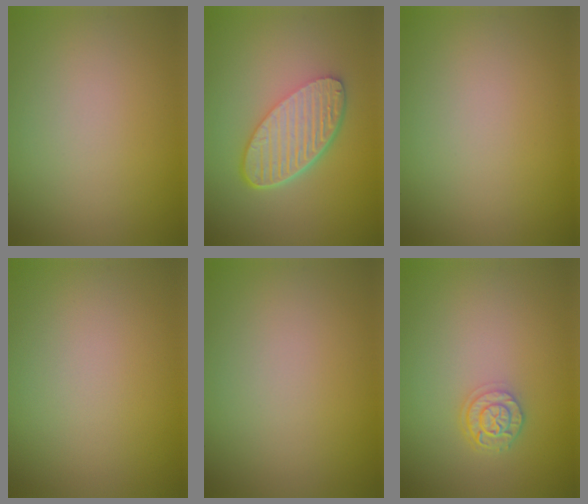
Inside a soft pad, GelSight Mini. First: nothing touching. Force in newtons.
{"total": 6.2, "press": 4.4, "slide": 4.3}
{"total": 0.0}
{"total": 0.0}
{"total": 0.0}
{"total": 2.5, "press": 2.0, "slide": 1.4}